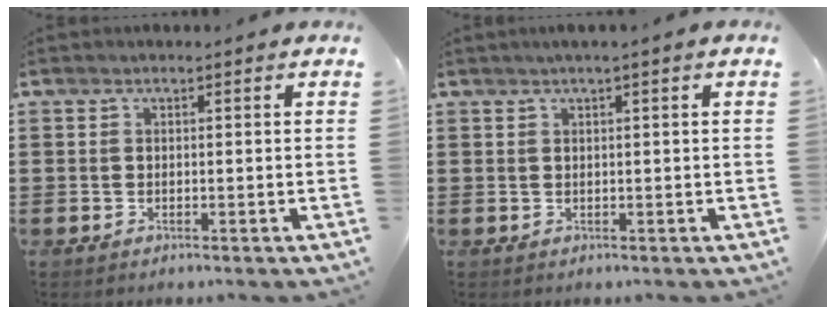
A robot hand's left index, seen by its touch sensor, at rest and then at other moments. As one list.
[{"total": 1.0, "force": [0.4, -0.1, 0.9], "torque": [-0.017, 0.000, 0.007]}]